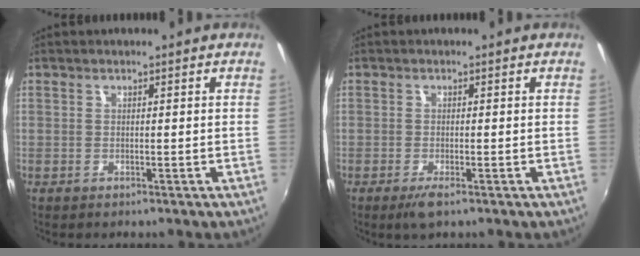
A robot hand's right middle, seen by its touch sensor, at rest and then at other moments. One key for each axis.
{"total": 2.3, "fx": -1.4, "fy": 0.3, "fz": 1.8, "tx": -0.038, "ty": -0.009, "tz": -0.024}